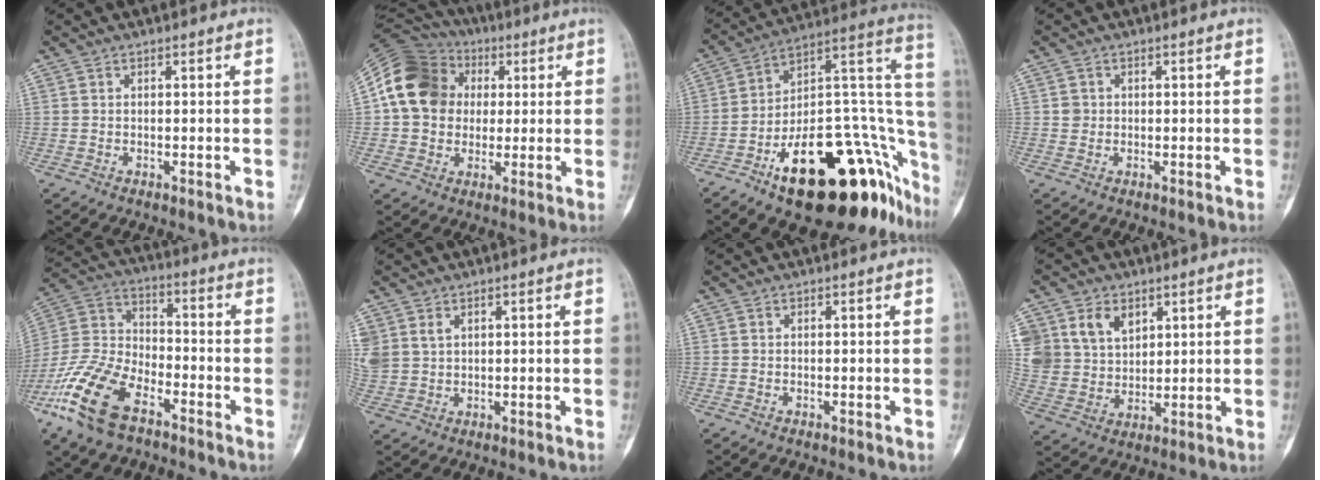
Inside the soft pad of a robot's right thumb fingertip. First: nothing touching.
{"total": 16.8, "force": [2.3, 14.1, 8.9], "torque": [-0.155, 0.028, 0.036]}
{"total": 32.8, "force": [-15.6, 13.6, 25.4], "torque": [-0.235, 0.104, -0.228]}
{"total": 1.2, "force": [0.1, 1.2, 0.2], "torque": [0.002, 0.003, 0.003]}
{"total": 17.1, "force": [-9.8, 8.4, 11.1], "torque": [-0.232, 0.041, -0.198]}
{"total": 5.6, "force": [2.5, 4.1, 2.9], "torque": [-0.070, 0.003, 0.066]}
{"total": 0.0}
{"total": 13.0, "force": [5.9, 9.9, 6.1], "torque": [-0.109, -0.009, 0.124]}